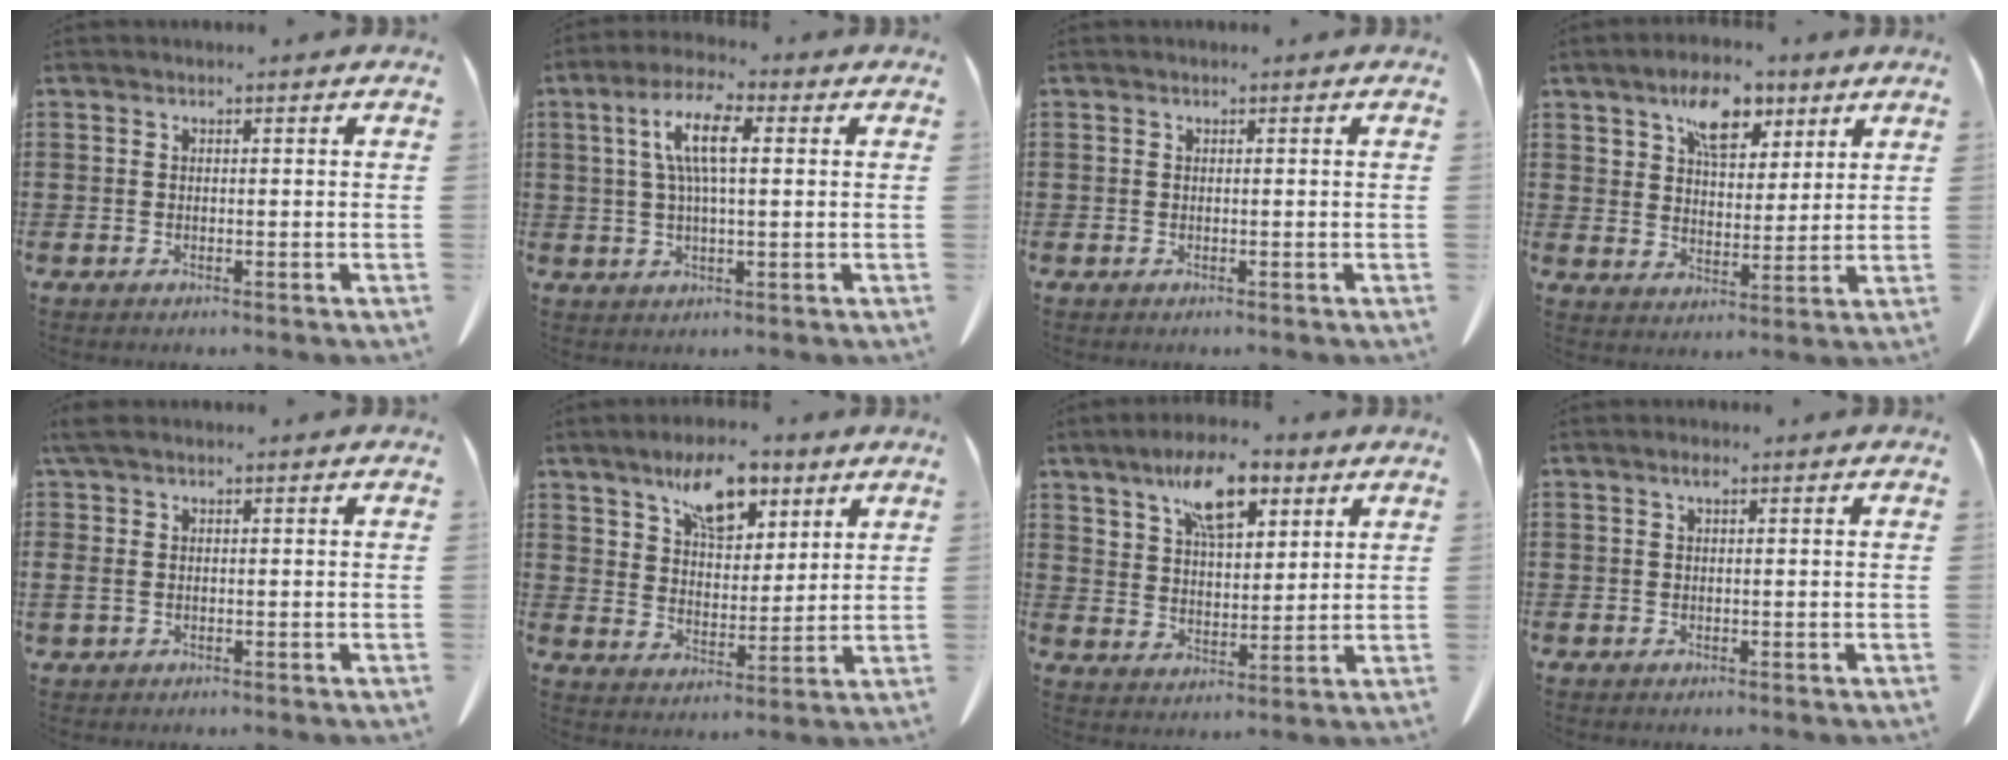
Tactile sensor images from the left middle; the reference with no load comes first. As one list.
[{"total": 7.9, "force": [1.7, 2.4, 7.3], "torque": [-0.157, 0.008, 0.023]}, {"total": 0.0}, {"total": 9.0, "force": [5.9, 4.7, 5.0], "torque": [-0.096, -0.002, 0.102]}, {"total": 2.3, "force": [0.0, 1.4, 1.9], "torque": [-0.056, 0.001, -0.006]}, {"total": 9.6, "force": [6.4, 4.5, 5.6], "torque": [-0.105, -0.007, 0.112]}, {"total": 10.3, "force": [6.6, 4.4, 6.6], "torque": [-0.123, -0.010, 0.115]}, {"total": 1.1, "force": [0.4, 0.3, 1.0], "torque": [-0.020, 0.005, 0.006]}]